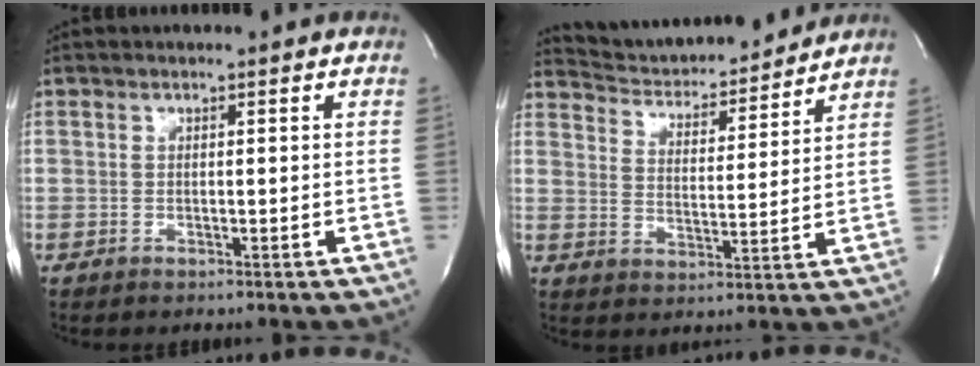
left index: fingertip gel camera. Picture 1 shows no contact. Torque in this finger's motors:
{"motor_torque": [0.04, -0.15, 0.09, 0.03]}